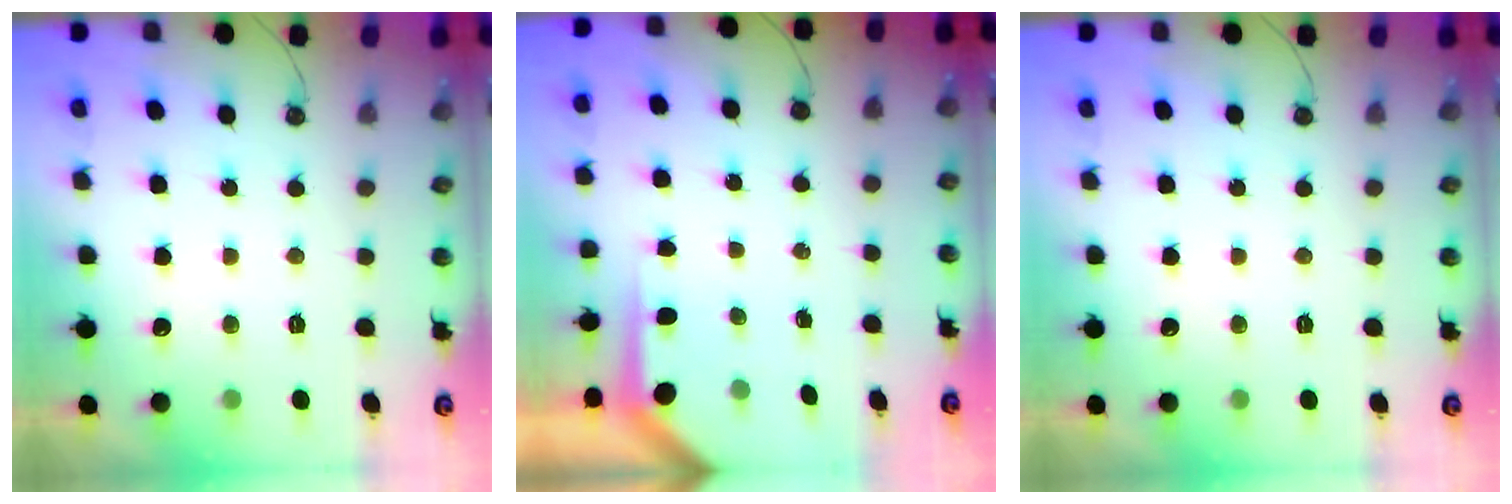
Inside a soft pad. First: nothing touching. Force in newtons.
{"total": 3.6, "press": 3.6, "slide": 0.3}
{"total": 0.0}